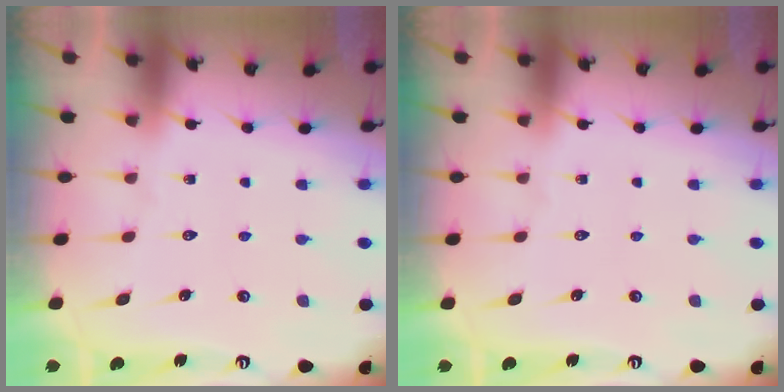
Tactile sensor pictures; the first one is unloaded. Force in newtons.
{"total": 0.0}